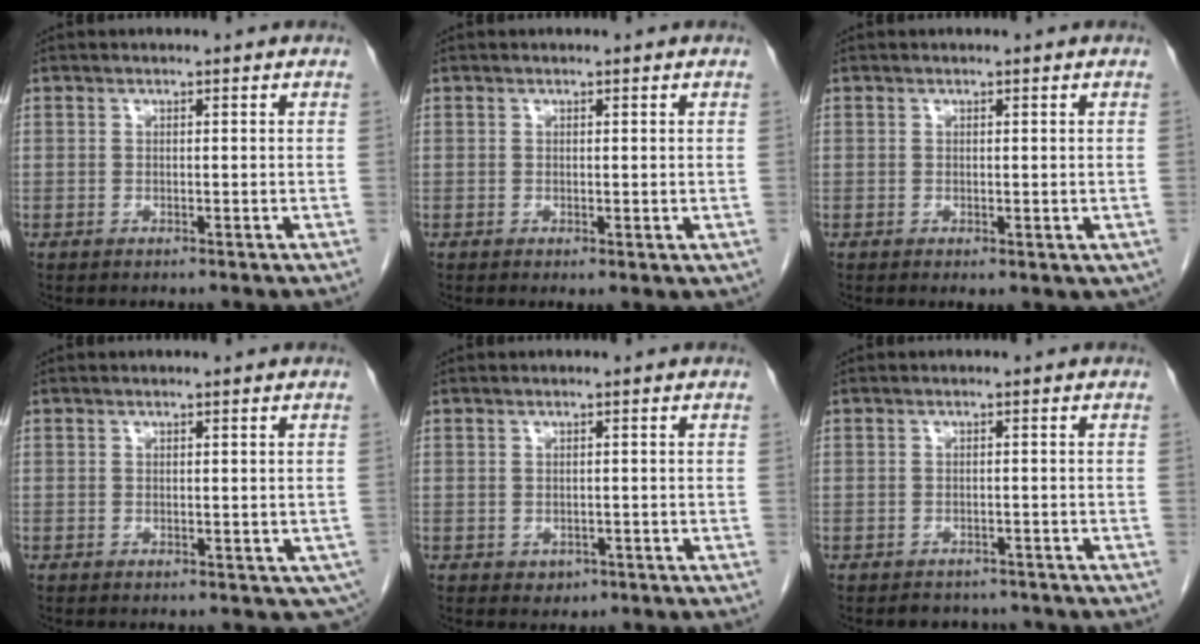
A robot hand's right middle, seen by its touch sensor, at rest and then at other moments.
{"total": 1.5, "force": [-0.1, 0.7, 1.3], "torque": [-0.022, -0.007, 0.004]}
{"total": 2.2, "force": [-0.4, 1.3, 1.8], "torque": [-0.024, -0.005, 0.001]}
{"total": 2.7, "force": [-0.3, 1.8, 1.9], "torque": [-0.018, -0.003, 0.002]}
{"total": 1.4, "force": [-0.5, 1.2, 0.6], "torque": [-0.010, 0.002, -0.001]}
{"total": 3.9, "force": [-3.4, 1.8, 0.2], "torque": [0.001, 0.005, -0.043]}